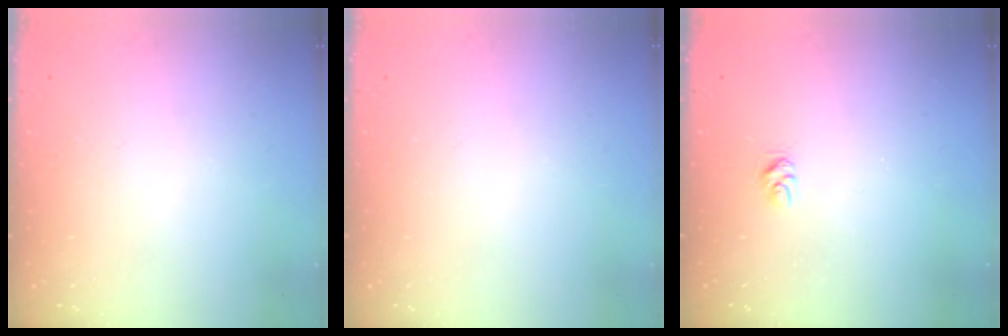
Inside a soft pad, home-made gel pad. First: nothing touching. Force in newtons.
{"total": 0.0}
{"total": 3.9, "press": 3.9, "slide": 0.4}